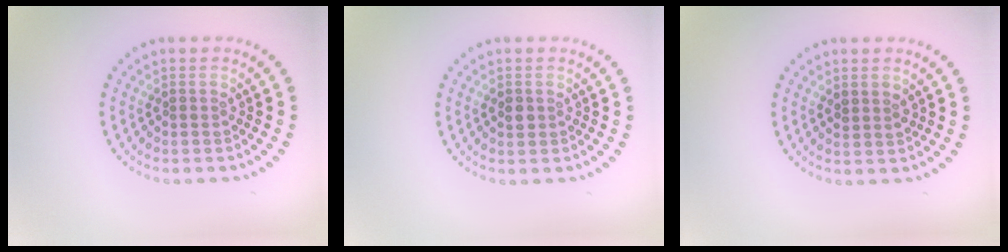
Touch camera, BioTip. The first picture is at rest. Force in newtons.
{"total": 1.0, "press": 1.0, "slide": 0.3}
{"total": 1.2, "press": 1.1, "slide": 0.6}